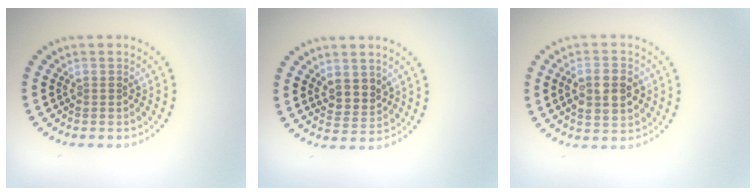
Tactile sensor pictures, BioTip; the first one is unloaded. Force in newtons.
{"total": 2.4, "press": 2.1, "slide": 1.1}
{"total": 4.3, "press": 4.2, "slide": 0.5}